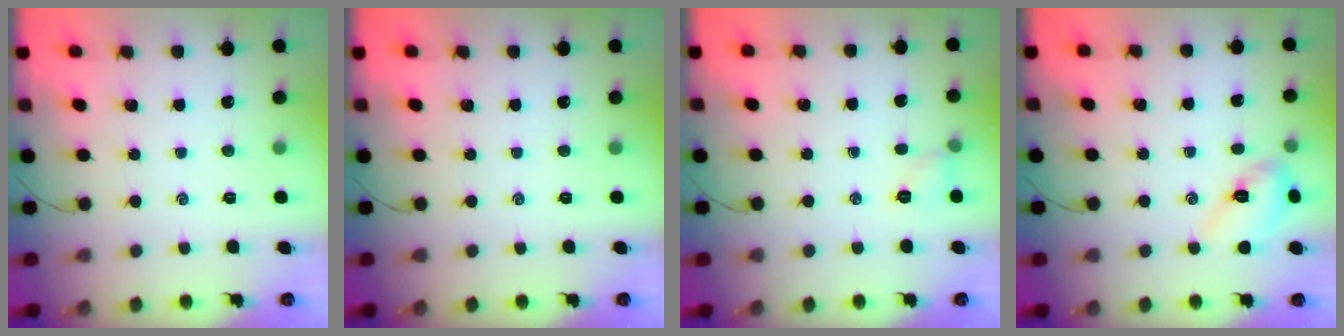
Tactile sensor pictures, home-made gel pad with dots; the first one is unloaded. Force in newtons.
{"total": 0.0}
{"total": 5.4, "press": 5.3, "slide": 1.1}
{"total": 6.5, "press": 6.5, "slide": 0.1}